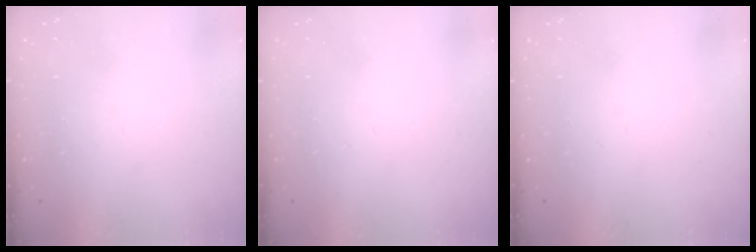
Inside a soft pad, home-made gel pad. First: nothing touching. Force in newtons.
{"total": 0.0}
{"total": 0.0}